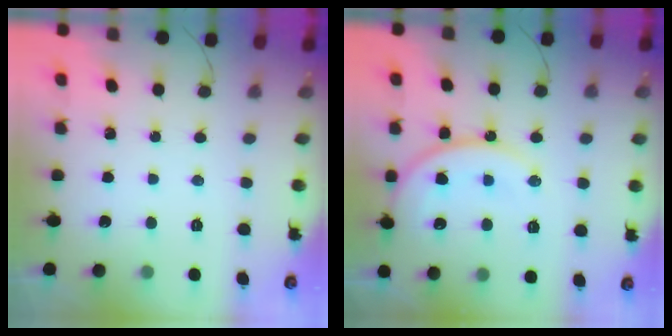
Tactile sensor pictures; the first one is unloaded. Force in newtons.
{"total": 14.6, "press": 14.6, "slide": 1.3}